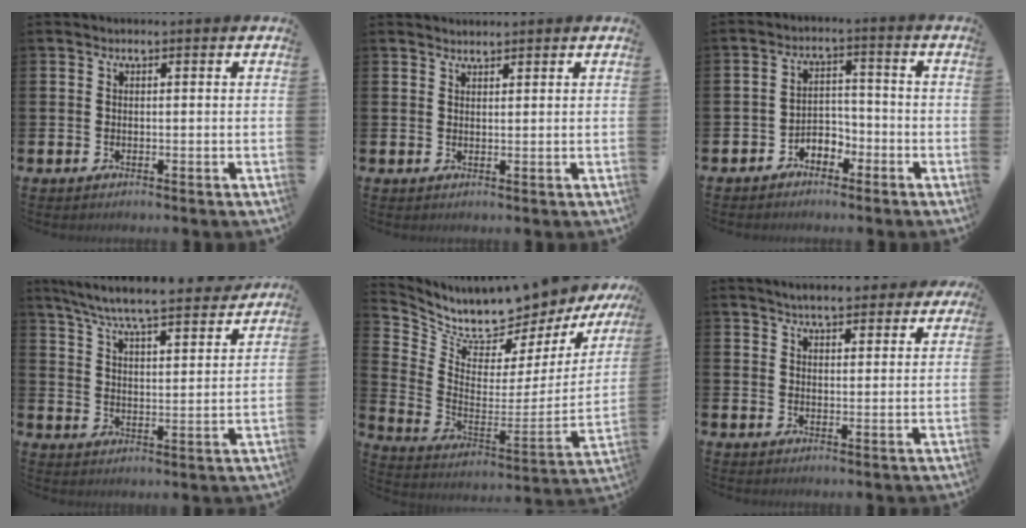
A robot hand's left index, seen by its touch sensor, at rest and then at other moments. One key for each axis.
{"total": 1.6, "fx": 1.6, "fy": 0.4, "fz": -0.1, "tx": 0.013, "ty": -0.006, "tz": 0.027}
{"total": 3.1, "fx": -2.6, "fy": 1.6, "fz": 0.5, "tx": -0.018, "ty": 0.006, "tz": -0.058}
{"total": 7.7, "fx": 7.2, "fy": 0.2, "fz": 2.6, "tx": -0.076, "ty": -0.054, "tz": 0.124}
{"total": 8.2, "fx": 7.9, "fy": 1.8, "fz": 1.1, "tx": -0.064, "ty": -0.078, "tz": 0.131}
{"total": 4.8, "fx": 4.6, "fy": 1.0, "fz": 1.2, "tx": -0.022, "ty": -0.019, "tz": 0.079}